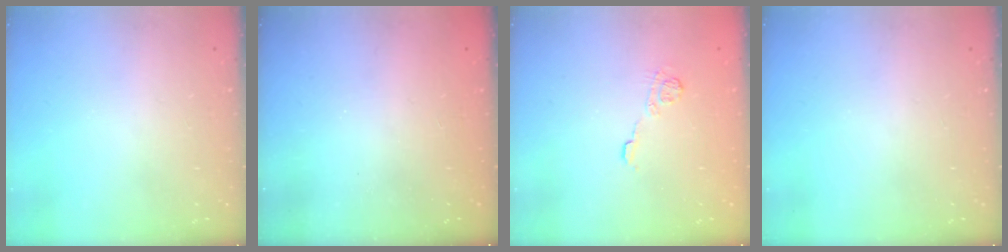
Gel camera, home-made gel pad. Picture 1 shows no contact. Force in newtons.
{"total": 2.2, "press": 2.1, "slide": 0.7}
{"total": 6.9, "press": 6.9, "slide": 0.4}
{"total": 0.0}